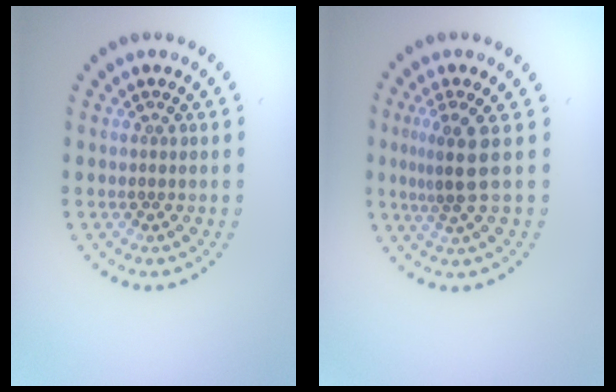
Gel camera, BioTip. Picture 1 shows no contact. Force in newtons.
{"total": 2.9, "press": 2.2, "slide": 1.9}